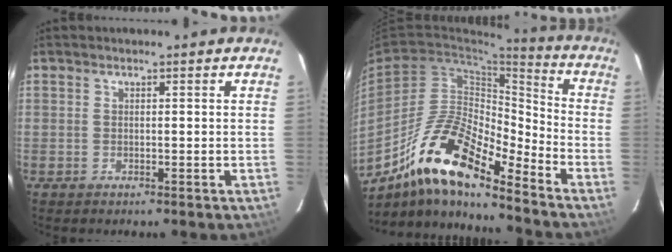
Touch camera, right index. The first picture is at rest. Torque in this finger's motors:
{"motor_torque": [0.53, -0.62, 0.80, 0.21]}